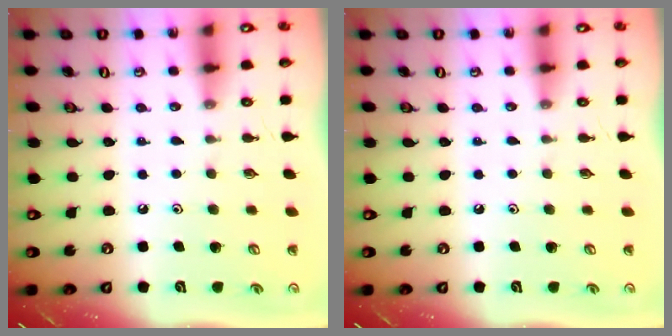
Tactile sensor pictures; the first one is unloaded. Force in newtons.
{"total": 0.0}